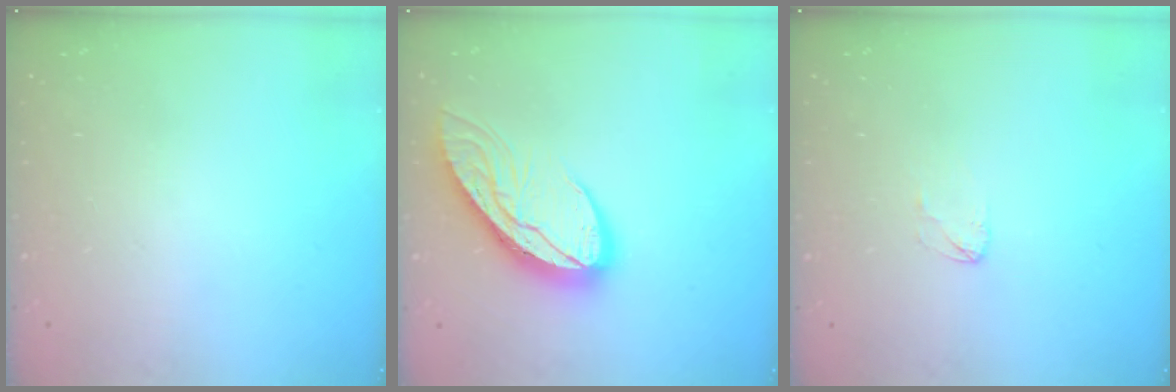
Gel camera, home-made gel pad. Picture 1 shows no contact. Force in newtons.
{"total": 15.3, "press": 15.2, "slide": 1.8}
{"total": 2.5, "press": 2.5, "slide": 0.2}